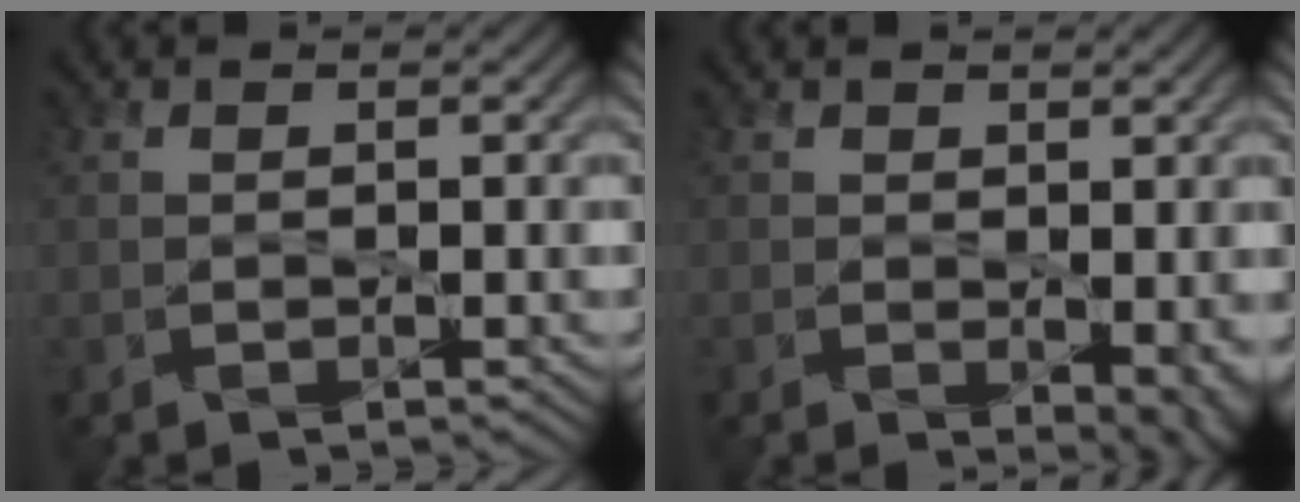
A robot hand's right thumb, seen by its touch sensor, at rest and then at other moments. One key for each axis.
{"total": 3.8, "fx": -0.5, "fy": 2.2, "fz": 3.0, "tx": -0.036, "ty": -0.014, "tz": 0.001}